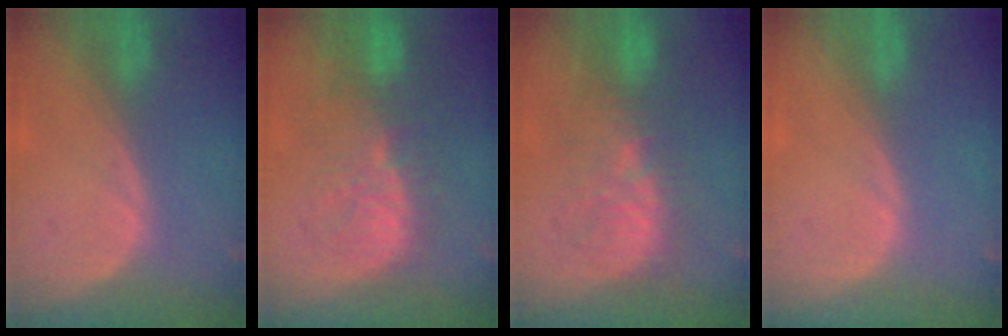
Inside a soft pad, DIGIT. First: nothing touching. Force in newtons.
{"total": 11.1, "press": 9.9, "slide": 5.0}
{"total": 9.3, "press": 9.1, "slide": 1.6}
{"total": 0.0}